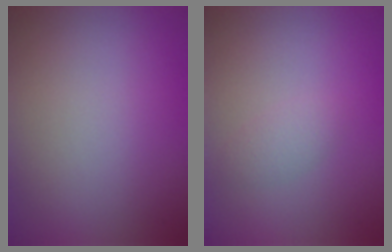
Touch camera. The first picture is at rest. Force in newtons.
{"total": 1.2, "press": 1.2, "slide": 0.1}